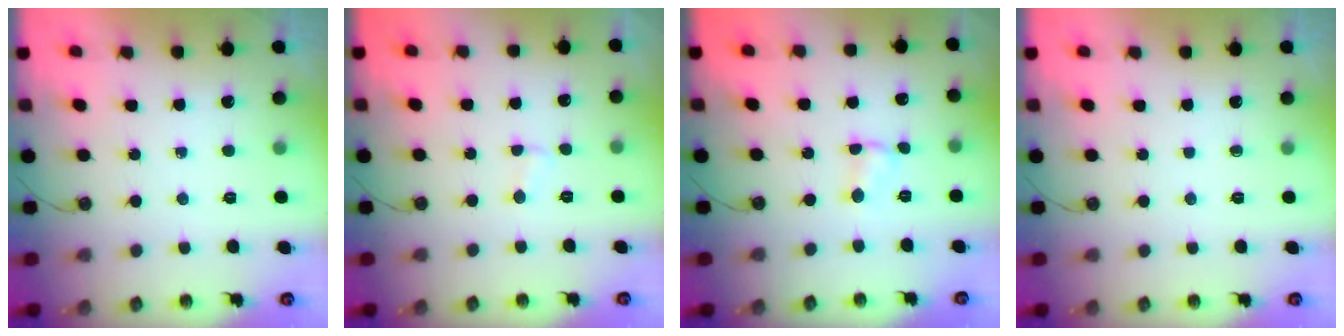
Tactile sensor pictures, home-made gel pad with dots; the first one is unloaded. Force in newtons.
{"total": 2.3, "press": 2.3, "slide": 0.2}
{"total": 2.5, "press": 2.5, "slide": 0.4}
{"total": 0.0}